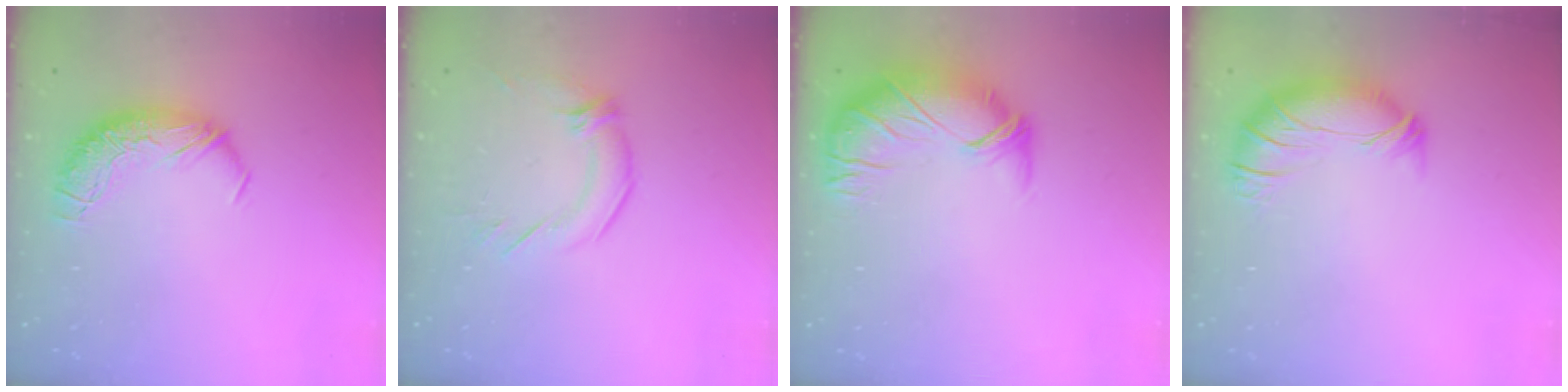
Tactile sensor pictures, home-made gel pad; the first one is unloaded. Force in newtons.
{"total": 2.3, "press": 0.8, "slide": 2.1}
{"total": 2.5, "press": 0.5, "slide": 2.5}
{"total": 3.9, "press": 3.4, "slide": 2.0}